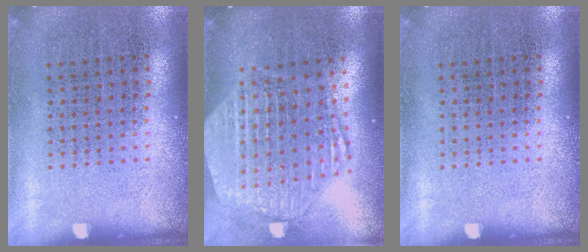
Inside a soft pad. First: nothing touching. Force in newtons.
{"total": 2.7, "press": 2.2, "slide": 1.6}
{"total": 0.0}